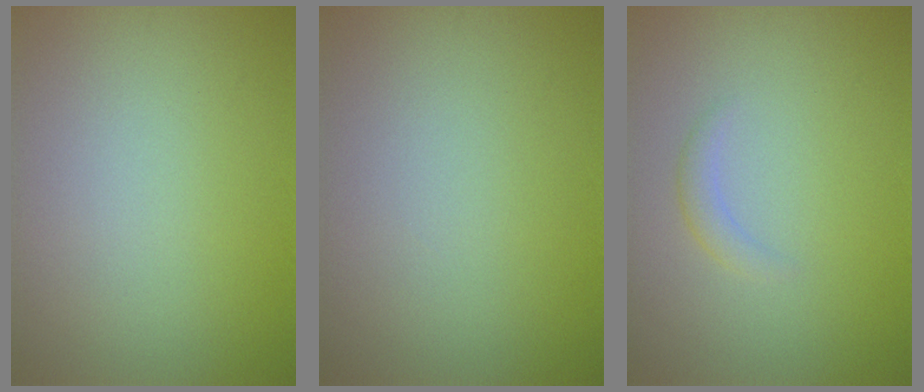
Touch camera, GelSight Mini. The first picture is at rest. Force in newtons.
{"total": 0.0}
{"total": 1.1, "press": 1.1, "slide": 0.1}